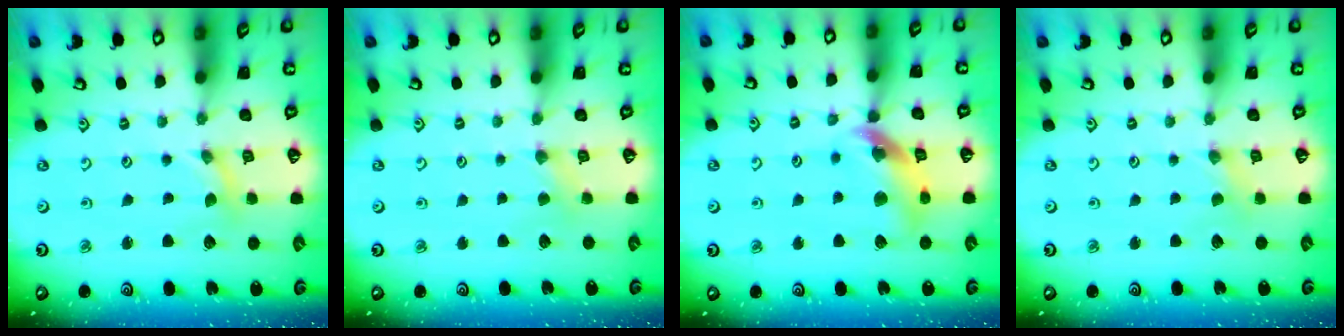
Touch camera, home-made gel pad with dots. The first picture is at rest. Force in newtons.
{"total": 2.0, "press": 2.0, "slide": 0.5}
{"total": 13.7, "press": 13.6, "slide": 1.6}
{"total": 0.9, "press": 0.9, "slide": 0.2}